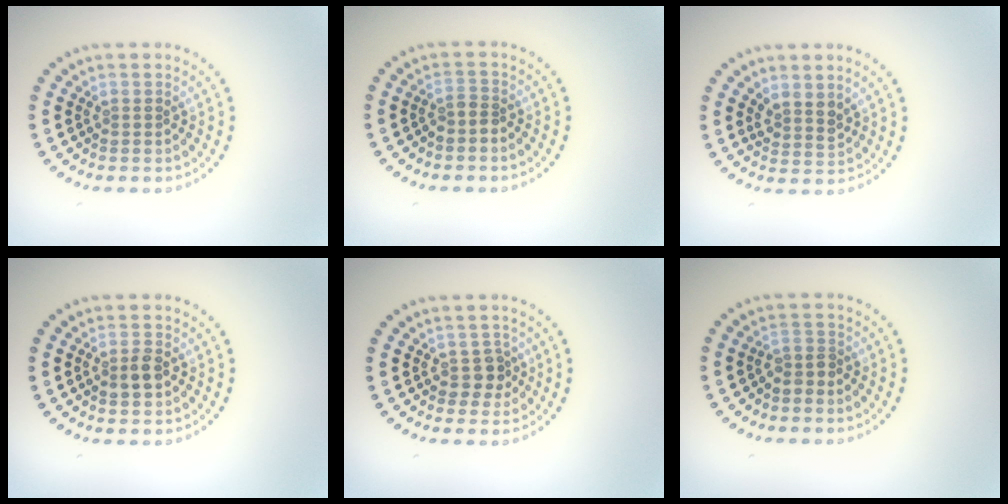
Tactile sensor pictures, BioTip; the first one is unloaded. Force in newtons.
{"total": 1.1, "press": 0.7, "slide": 0.8}
{"total": 2.0, "press": 1.6, "slide": 1.1}
{"total": 1.8, "press": 1.7, "slide": 0.4}
{"total": 1.7, "press": 1.5, "slide": 0.8}
{"total": 1.6, "press": 1.2, "slide": 1.1}